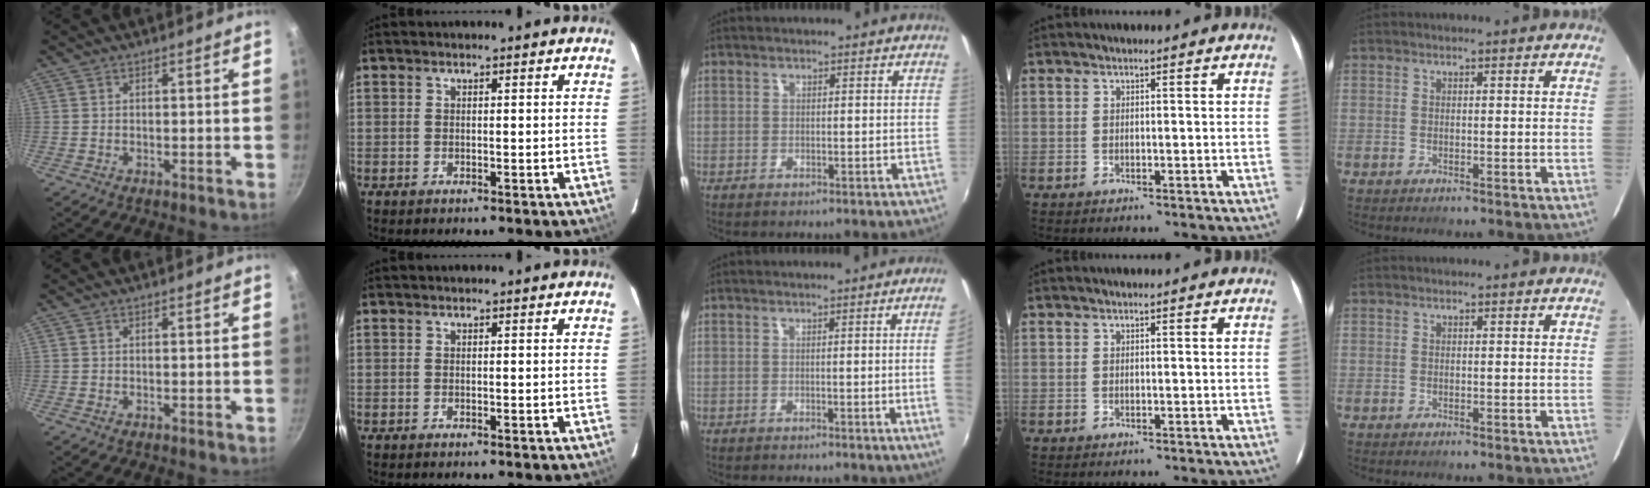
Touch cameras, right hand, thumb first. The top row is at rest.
{"middle": {"total": 4.1, "force": [-0.2, -1.7, 3.7], "torque": [-0.059, -0.010, 0.003]}}